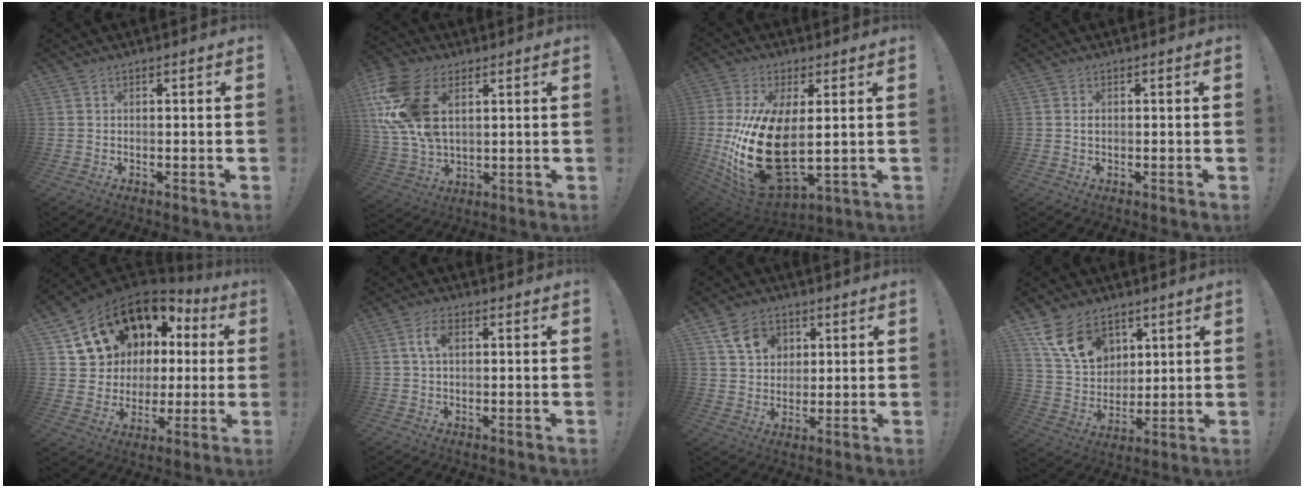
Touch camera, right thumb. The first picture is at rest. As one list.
[{"total": 18.7, "force": [6.1, 11.9, 13.1], "torque": [-0.274, -0.013, 0.114]}, {"total": 23.0, "force": [1.0, 11.7, 19.8], "torque": [-0.400, -0.035, 0.036]}, {"total": 0.9, "force": [-0.1, 0.6, 0.6], "torque": [-0.015, 0.004, 0.000]}, {"total": 14.7, "force": [8.1, 11.0, 5.4], "torque": [-0.090, -0.059, 0.178]}, {"total": 5.0, "force": [1.3, 2.7, 4.0], "torque": [-0.079, 0.009, 0.023]}, {"total": 9.9, "force": [4.8, 7.6, 4.1], "torque": [-0.055, -0.015, 0.093]}, {"total": 14.5, "force": [8.2, 9.8, 6.9], "torque": [-0.123, -0.030, 0.163]}]